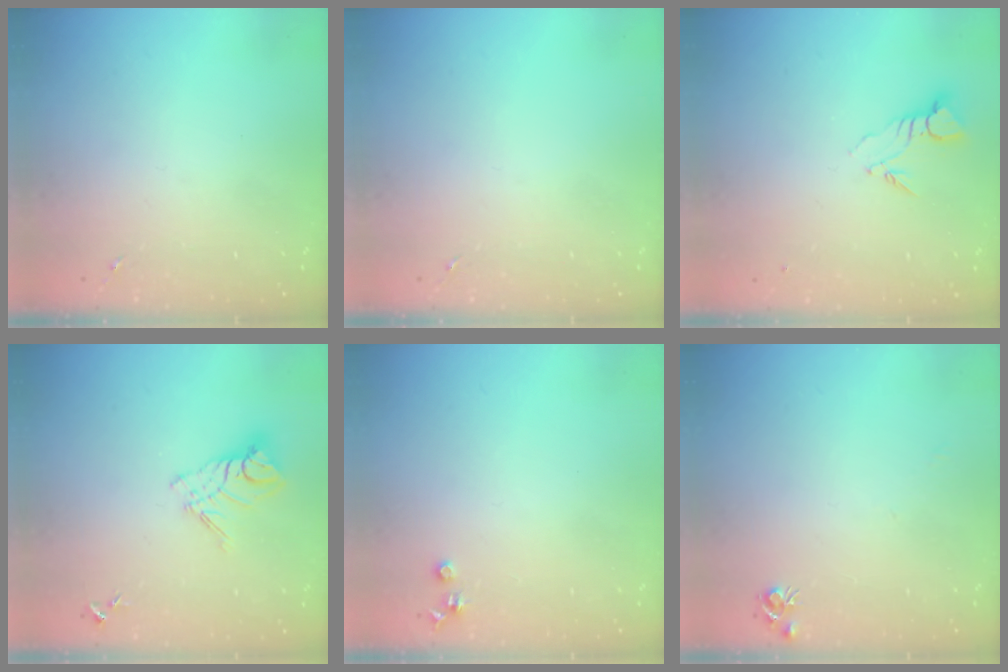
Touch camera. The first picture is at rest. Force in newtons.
{"total": 0.0}
{"total": 3.8, "press": 3.8, "slide": 0.2}
{"total": 10.9, "press": 10.8, "slide": 0.9}
{"total": 3.6, "press": 3.5, "slide": 0.5}
{"total": 5.1, "press": 5.0, "slide": 0.7}